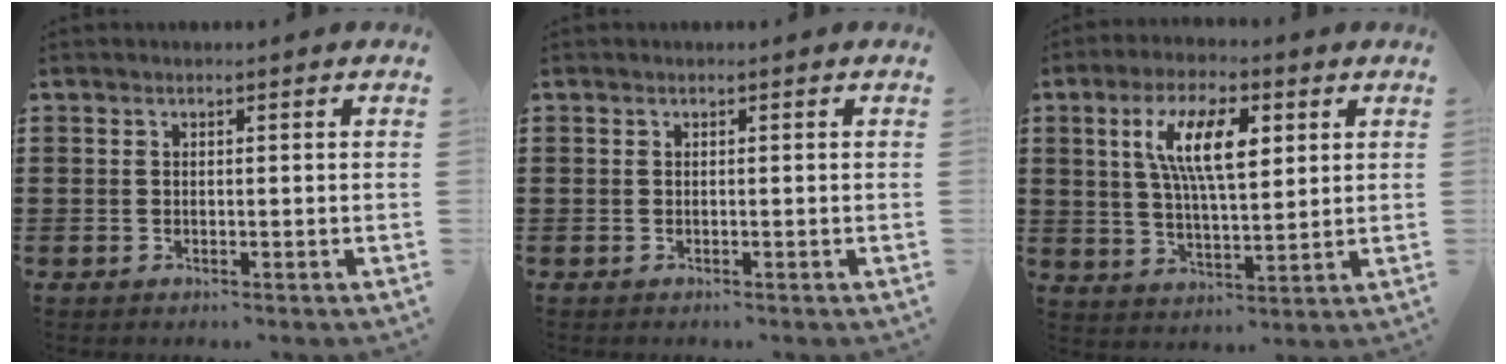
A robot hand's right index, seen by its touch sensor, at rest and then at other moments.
{"total": 0.0}
{"total": 9.8, "force": [3.1, 3.5, 8.6], "torque": [-0.174, 0.013, 0.052]}